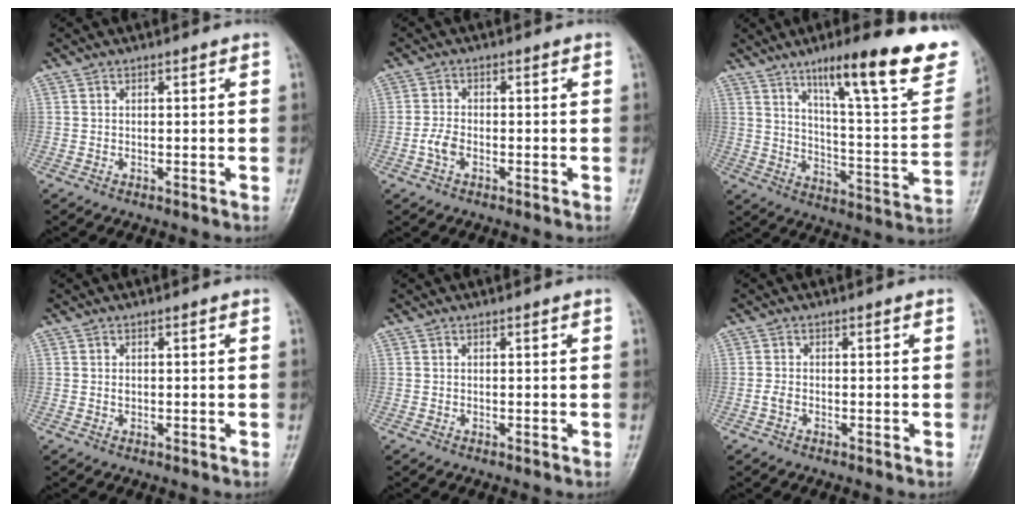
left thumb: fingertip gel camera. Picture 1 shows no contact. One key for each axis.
{"total": 2.7, "fx": -1.2, "fy": 1.6, "fz": 1.9, "tx": -0.038, "ty": 0.008, "tz": -0.028}
{"total": 25.1, "fx": 15.5, "fy": 5.2, "fz": 19.0, "tx": -0.241, "ty": -0.059, "tz": 0.234}
{"total": 0.5, "fx": -0.1, "fy": 0.4, "fz": 0.3, "tx": -0.001, "ty": 0.001, "tz": -0.001}
{"total": 0.0}
{"total": 1.1, "fx": -0.6, "fy": 0.6, "fz": 0.7, "tx": -0.014, "ty": 0.001, "tz": -0.016}